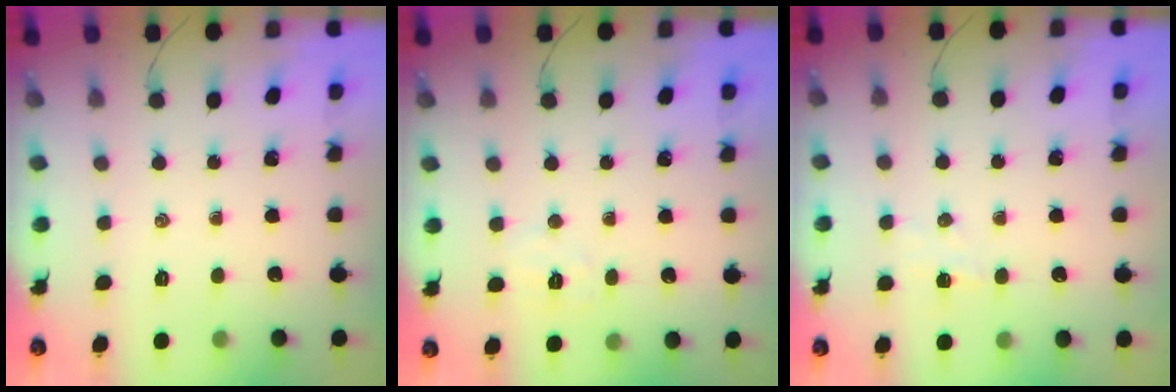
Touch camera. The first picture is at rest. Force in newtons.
{"total": 4.6, "press": 4.5, "slide": 1.0}
{"total": 3.7, "press": 3.5, "slide": 1.1}